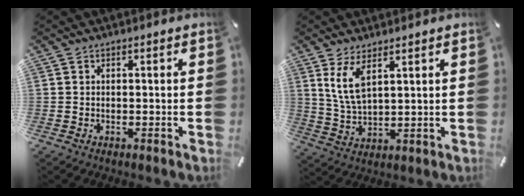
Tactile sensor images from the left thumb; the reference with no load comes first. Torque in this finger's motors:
{"motor_torque": [0.61, 1.20, 0.92, -1.11, 0.13]}